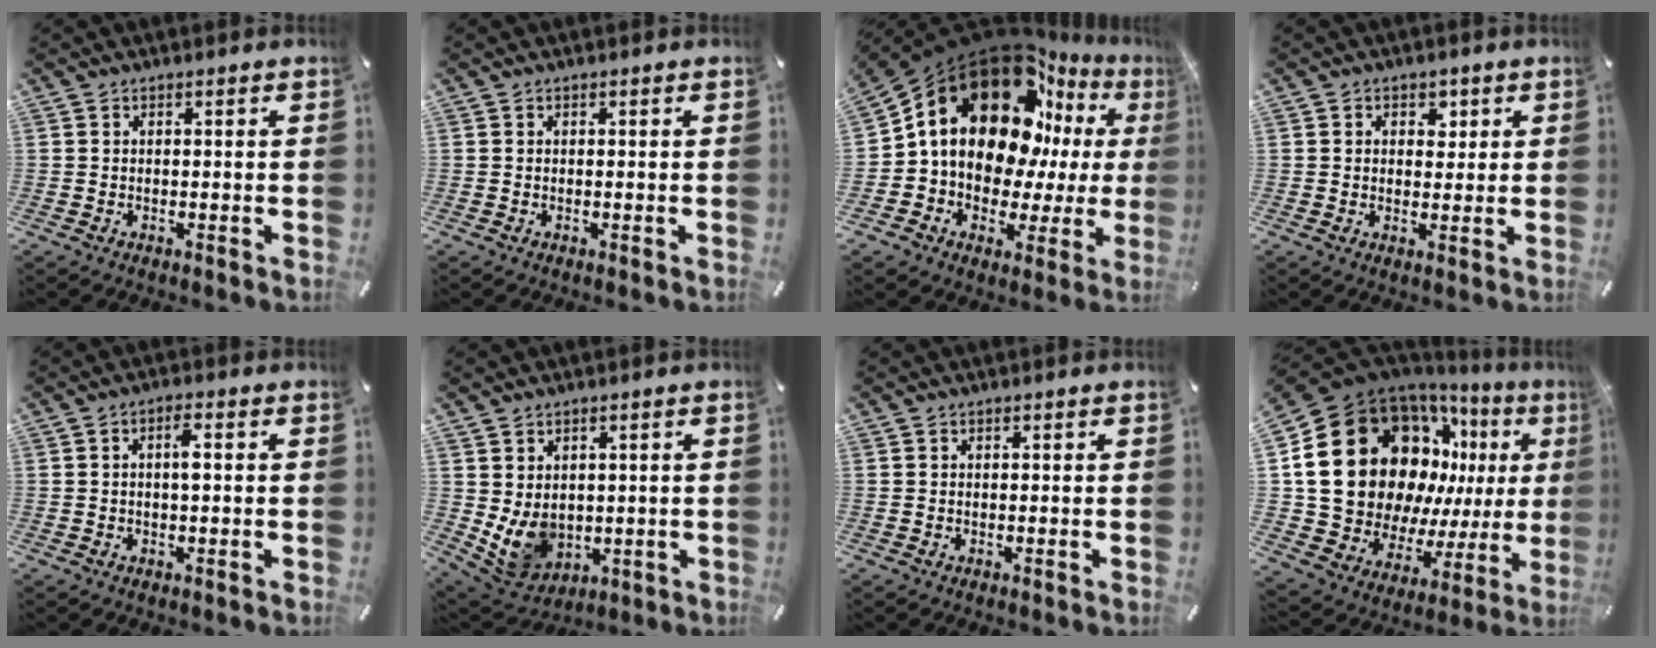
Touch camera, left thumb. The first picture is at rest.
{"total": 0.0}
{"total": 21.4, "force": [9.1, 14.4, 12.9], "torque": [-0.221, -0.074, 0.159]}
{"total": 3.3, "force": [1.0, 2.9, 1.2], "torque": [0.002, -0.006, 0.009]}
{"total": 3.1, "force": [0.1, 1.0, 2.9], "torque": [-0.048, 0.004, -0.003]}
{"total": 8.4, "force": [0.8, 7.5, 3.7], "torque": [-0.092, -0.013, 0.019]}
{"total": 0.0}
{"total": 26.9, "force": [6.9, 19.8, 16.9], "torque": [-0.298, -0.071, 0.158]}